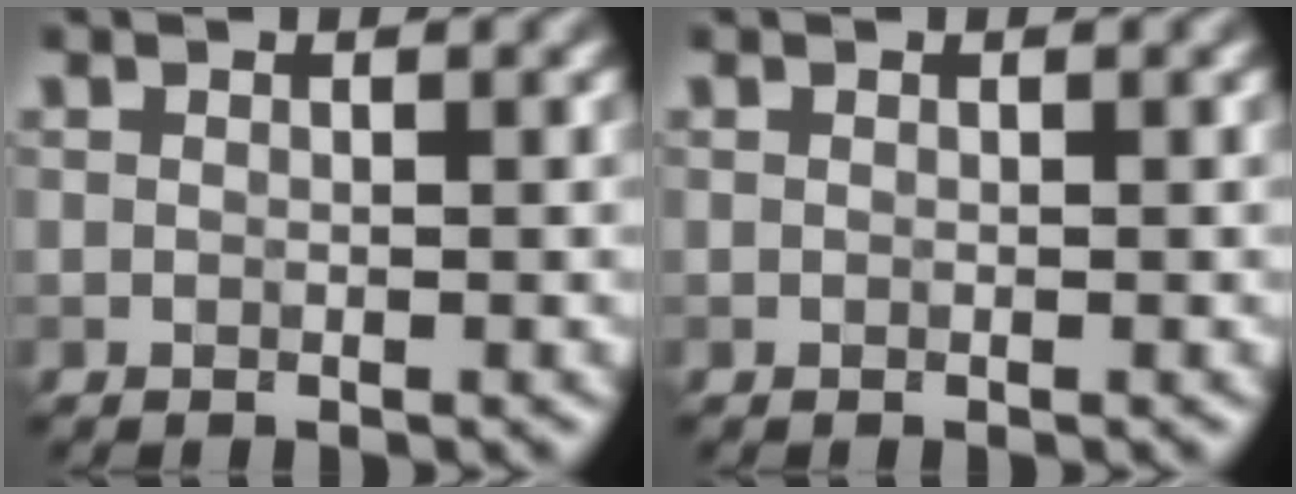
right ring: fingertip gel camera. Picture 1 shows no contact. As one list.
[{"total": 0.0}]